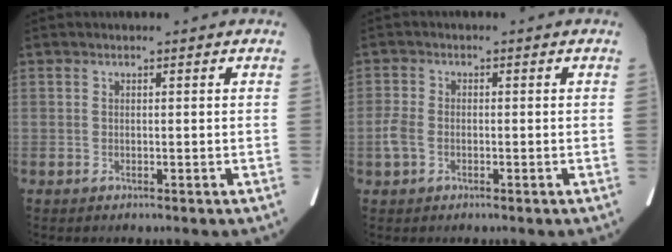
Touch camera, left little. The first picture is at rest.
{"total": 2.8, "force": [-0.9, 1.9, 1.8], "torque": [-0.057, 0.001, -0.018]}